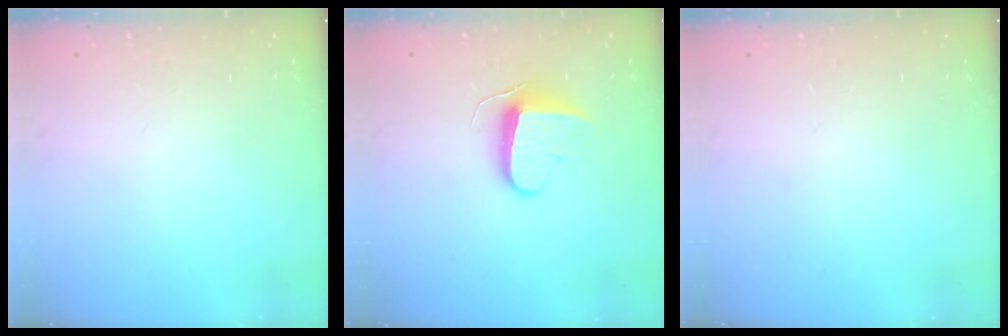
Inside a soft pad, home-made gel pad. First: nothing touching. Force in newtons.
{"total": 9.1, "press": 9.1, "slide": 0.0}
{"total": 0.0}